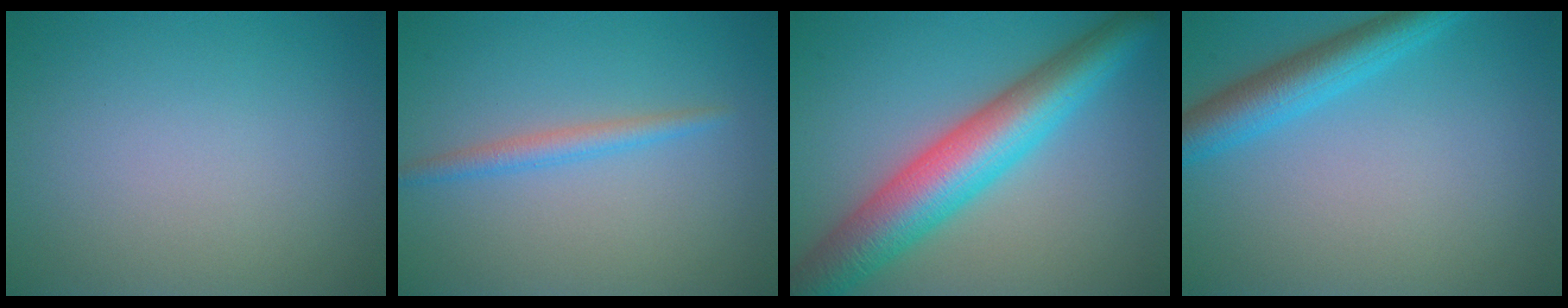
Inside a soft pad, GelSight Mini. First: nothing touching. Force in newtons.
{"total": 1.8, "press": 1.8, "slide": 0.1}
{"total": 8.9, "press": 8.9, "slide": 0.2}
{"total": 4.5, "press": 4.5, "slide": 0.4}